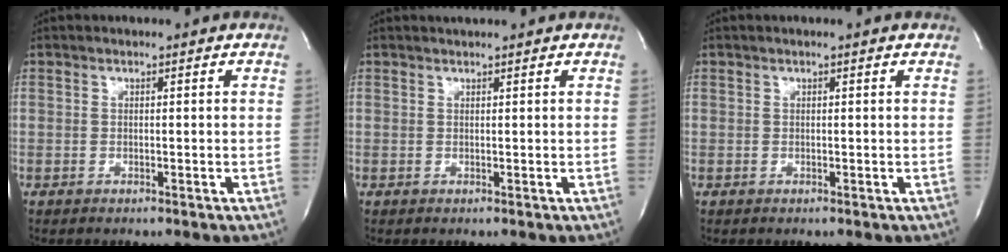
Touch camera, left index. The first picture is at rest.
{"total": 2.1, "force": [2.0, 0.1, 0.6], "torque": [-0.008, 0.013, 0.027]}
{"total": 1.3, "force": [1.2, 0.0, 0.4], "torque": [-0.014, 0.006, 0.011]}